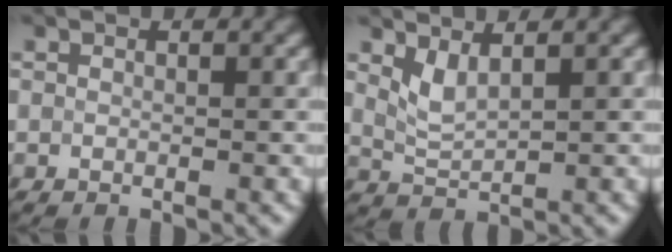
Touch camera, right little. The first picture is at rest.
{"total": 2.0, "force": [1.4, 0.5, 1.4], "torque": [-0.036, -0.006, 0.035]}